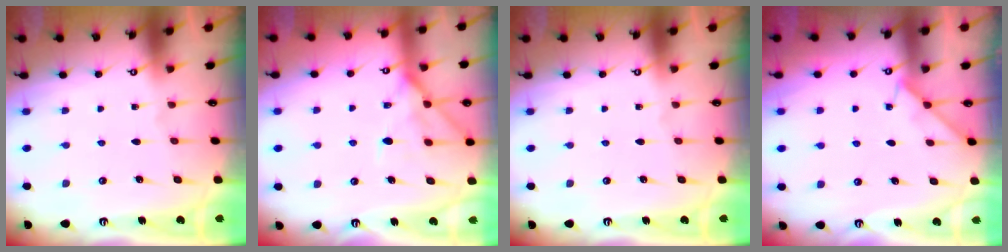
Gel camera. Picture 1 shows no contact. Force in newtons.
{"total": 12.7, "press": 12.7, "slide": 1.1}
{"total": 0.0}
{"total": 4.3, "press": 4.3, "slide": 0.6}